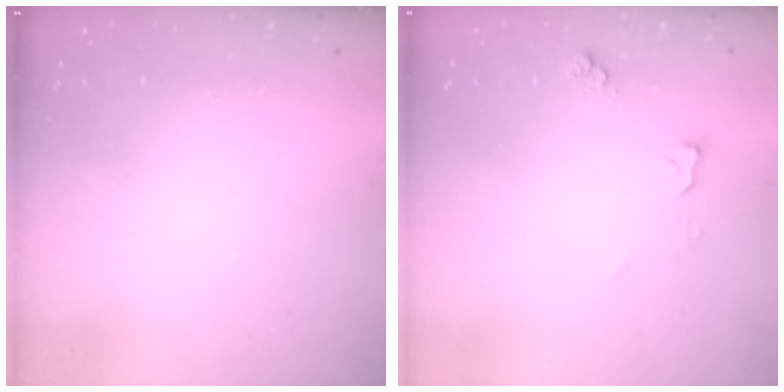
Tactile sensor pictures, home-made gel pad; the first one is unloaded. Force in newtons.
{"total": 5.7, "press": 5.6, "slide": 0.9}